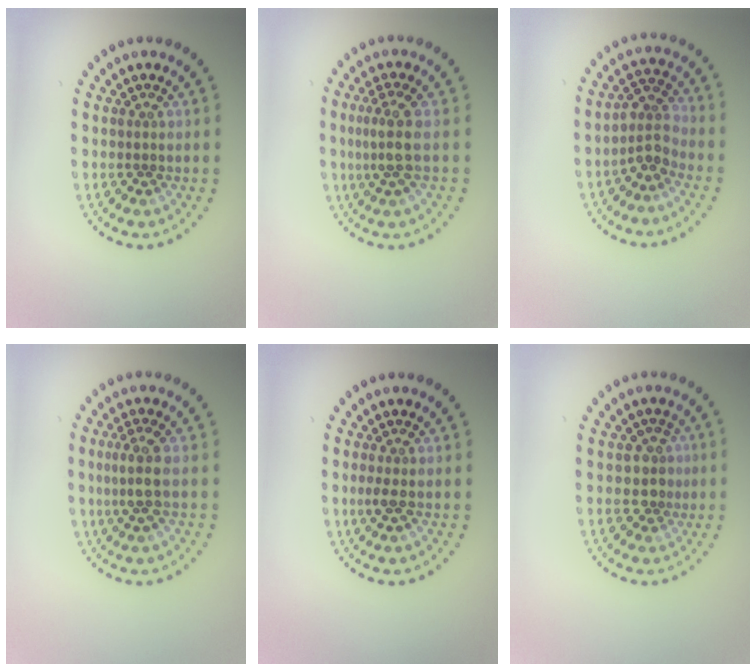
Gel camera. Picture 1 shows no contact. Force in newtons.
{"total": 2.4, "press": 2.0, "slide": 1.5}
{"total": 2.7, "press": 2.2, "slide": 1.6}
{"total": 2.3, "press": 2.0, "slide": 1.2}
{"total": 1.0, "press": 1.0, "slide": 0.3}
{"total": 2.2, "press": 1.9, "slide": 1.2}